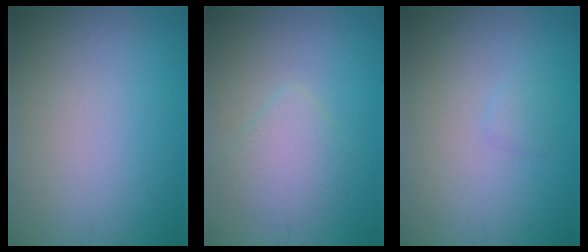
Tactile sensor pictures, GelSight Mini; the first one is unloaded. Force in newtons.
{"total": 2.5, "press": 2.5, "slide": 0.2}
{"total": 0.8, "press": 0.8, "slide": 0.0}